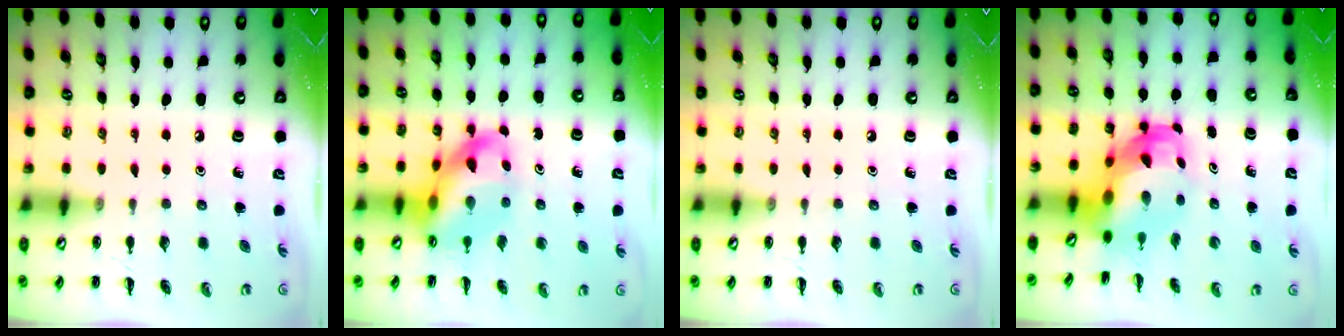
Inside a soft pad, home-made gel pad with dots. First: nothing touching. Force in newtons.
{"total": 13.8, "press": 13.3, "slide": 3.7}
{"total": 0.0}
{"total": 6.8, "press": 6.5, "slide": 1.9}